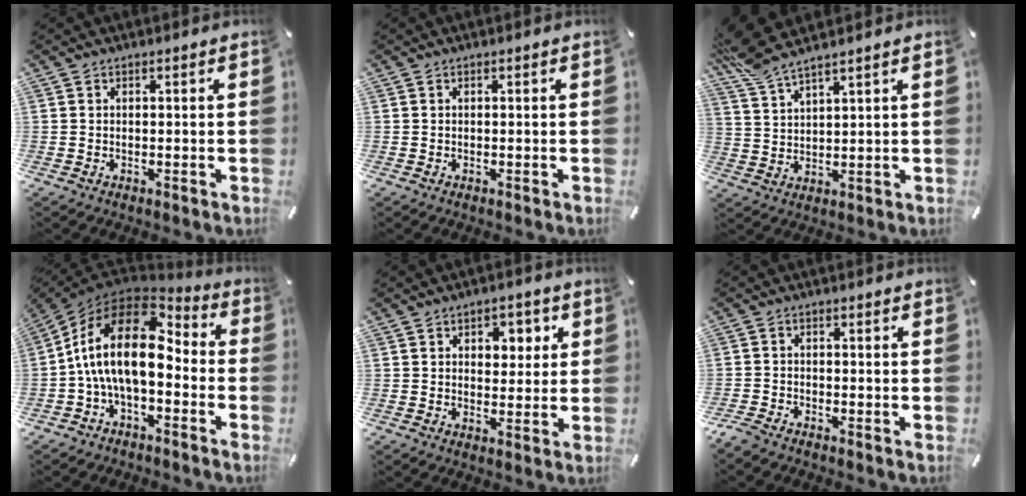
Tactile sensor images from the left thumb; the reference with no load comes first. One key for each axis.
{"total": 0.0}
{"total": 7.8, "fx": 6.9, "fy": 0.7, "fz": 3.6, "tx": -0.090, "ty": -0.033, "tz": 0.129}
{"total": 18.1, "fx": 0.6, "fy": 10.2, "fz": 15.0, "tx": -0.316, "ty": 0.002, "tz": 0.009}
{"total": 5.1, "fx": 1.6, "fy": 4.1, "fz": 2.7, "tx": -0.016, "ty": -0.008, "tz": 0.015}
{"total": 2.4, "fx": -2.2, "fy": 0.6, "fz": 0.8, "tx": -0.025, "ty": 0.006, "tz": -0.047}